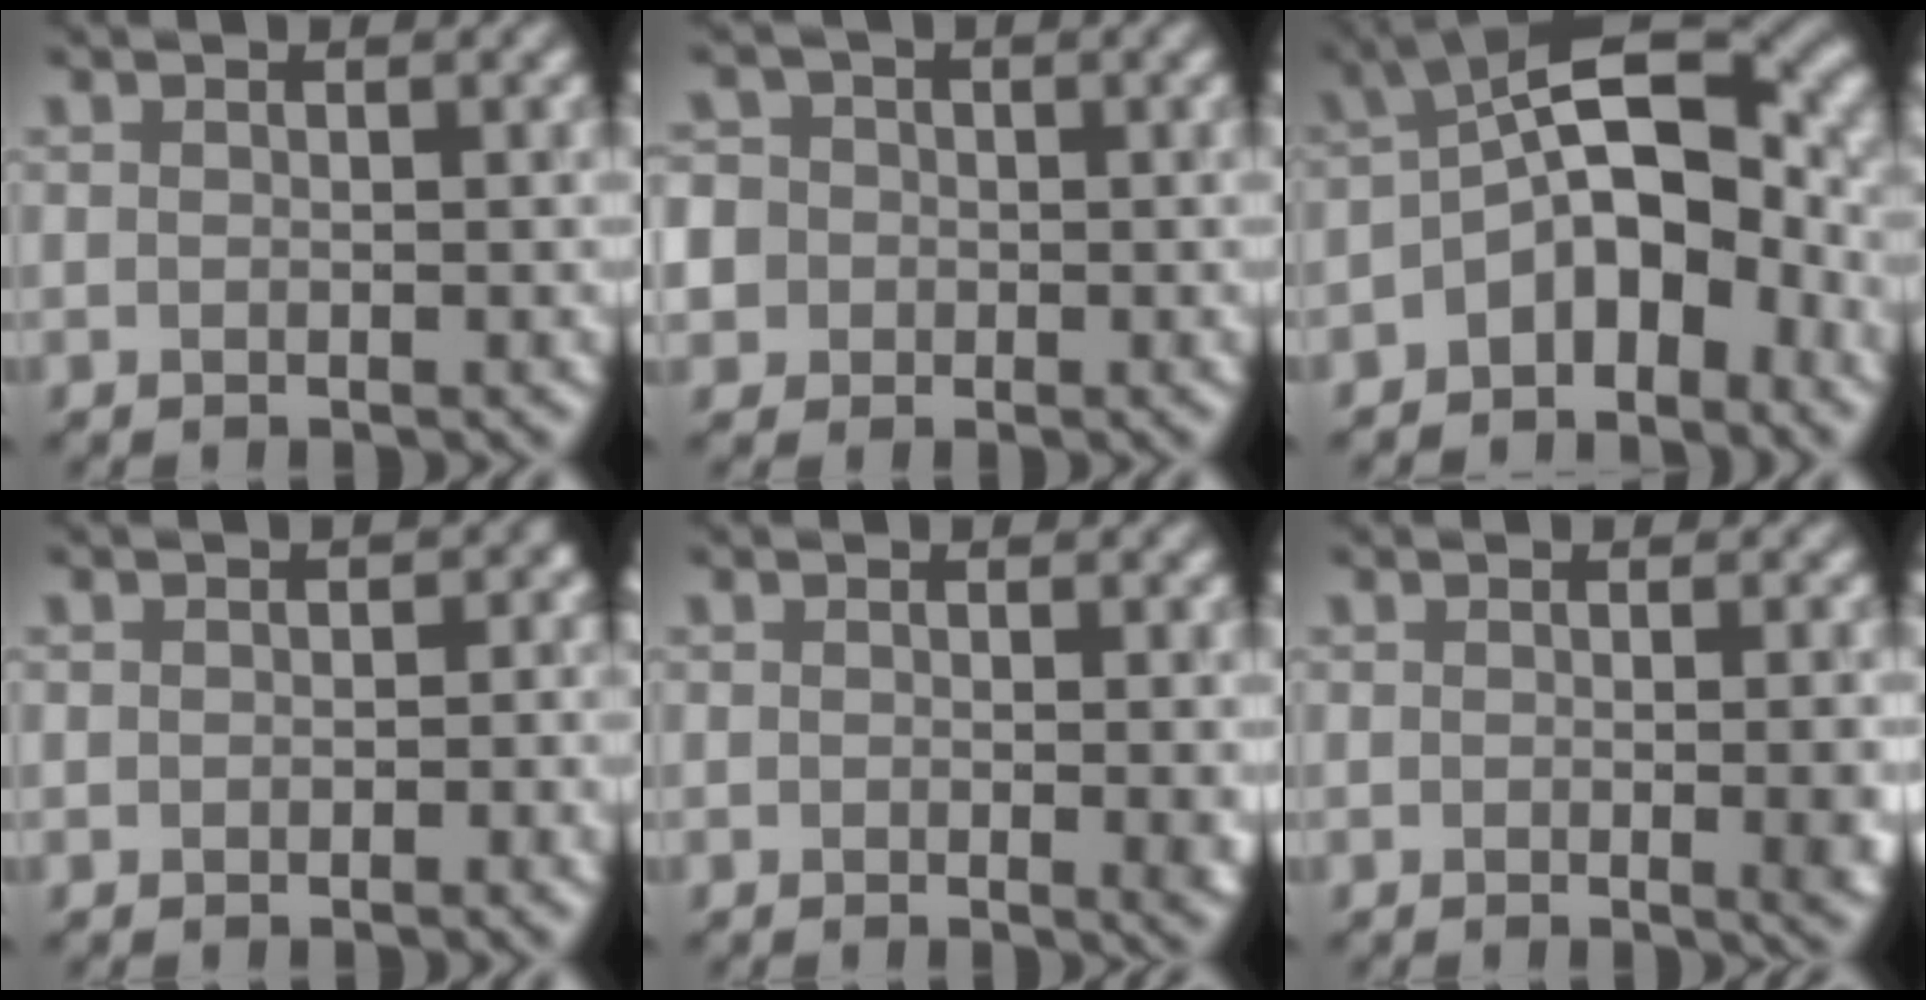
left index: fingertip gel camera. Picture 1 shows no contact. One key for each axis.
{"total": 6.8, "fx": -0.3, "fy": 6.4, "fz": 2.3, "tx": -0.048, "ty": 0.026, "tz": -0.041}
{"total": 9.2, "fx": -2.3, "fy": 4.9, "fz": 7.5, "tx": -0.103, "ty": 0.017, "tz": -0.051}
{"total": 2.2, "fx": -0.2, "fy": 1.9, "fz": 1.1, "tx": 0.013, "ty": 0.002, "tz": -0.014}
{"total": 2.0, "fx": -0.3, "fy": 0.6, "fz": 1.9, "tx": -0.023, "ty": -0.007, "tz": -0.003}
{"total": 4.9, "fx": -0.6, "fy": 2.2, "fz": 4.3, "tx": -0.027, "ty": -0.001, "tz": -0.006}